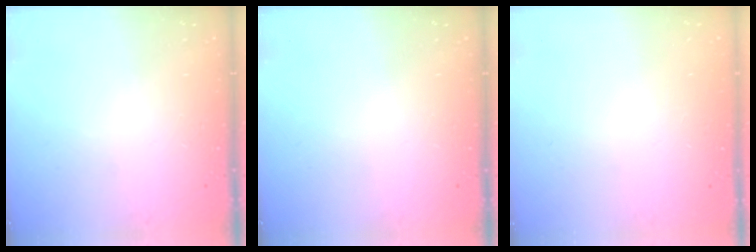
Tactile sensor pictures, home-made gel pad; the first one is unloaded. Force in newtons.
{"total": 0.0}
{"total": 0.0}